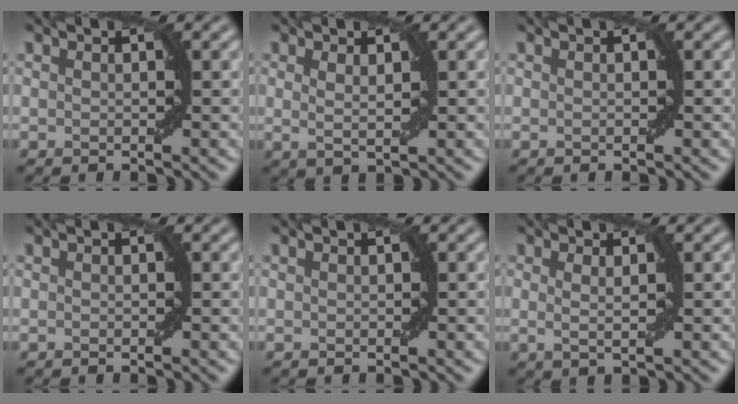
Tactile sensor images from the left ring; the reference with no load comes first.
{"total": 1.4, "force": [0.7, 0.3, 1.2], "torque": [-0.019, -0.003, 0.014]}
{"total": 0.0}
{"total": 0.0}
{"total": 0.0}
{"total": 1.4, "force": [0.4, 0.3, 1.4], "torque": [-0.024, -0.002, 0.006]}